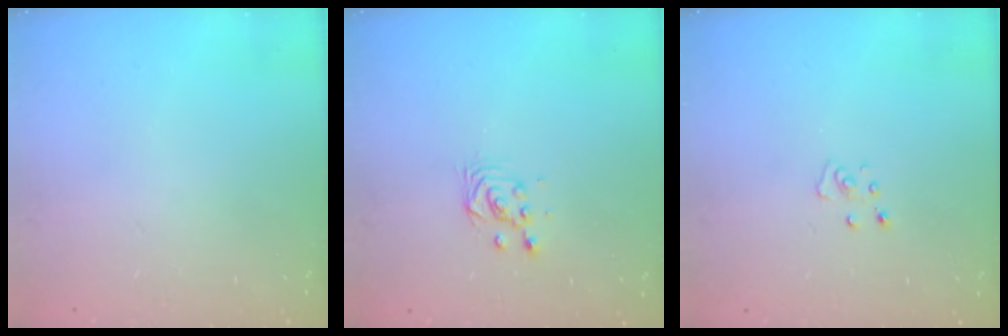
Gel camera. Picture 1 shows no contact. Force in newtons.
{"total": 3.7, "press": 3.7, "slide": 0.3}
{"total": 2.8, "press": 2.8, "slide": 0.2}